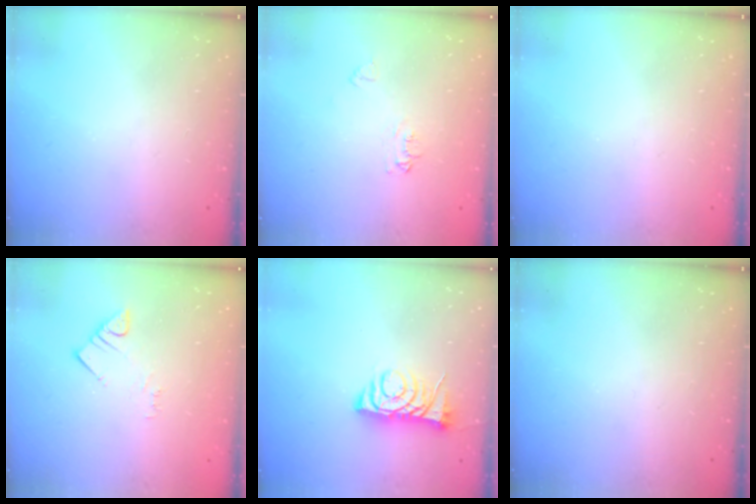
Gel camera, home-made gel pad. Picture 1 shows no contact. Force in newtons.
{"total": 5.0, "press": 5.0, "slide": 0.6}
{"total": 0.0}
{"total": 2.8, "press": 2.8, "slide": 0.2}
{"total": 7.6, "press": 7.5, "slide": 1.0}
{"total": 0.0}